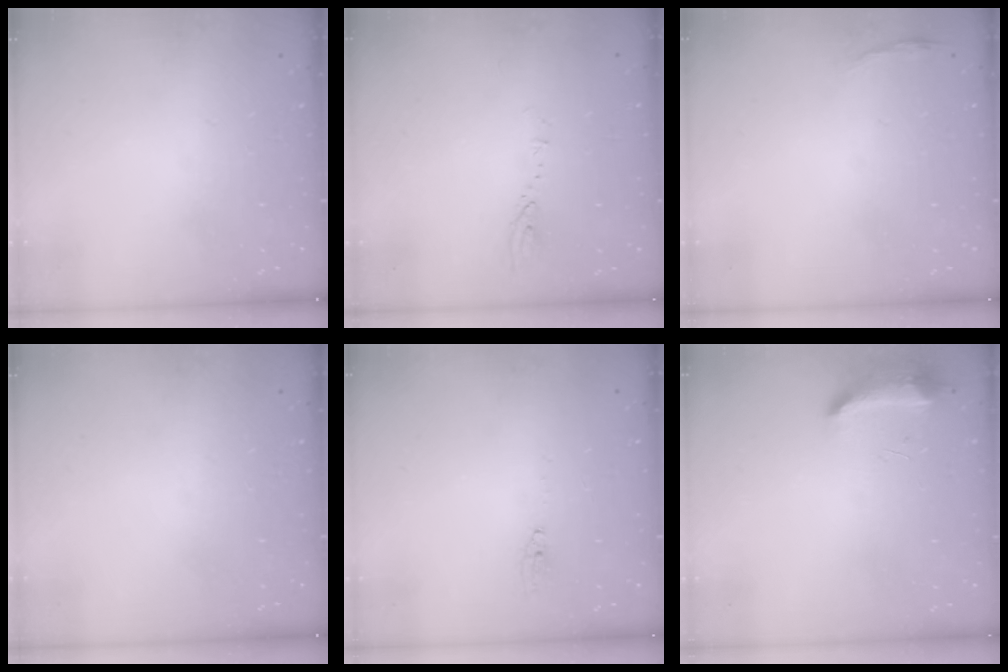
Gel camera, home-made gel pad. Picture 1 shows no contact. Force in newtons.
{"total": 4.0, "press": 4.0, "slide": 0.5}
{"total": 2.8, "press": 2.8, "slide": 0.6}
{"total": 0.0}
{"total": 2.0, "press": 2.0, "slide": 0.2}
{"total": 18.6, "press": 10.8, "slide": 15.1}